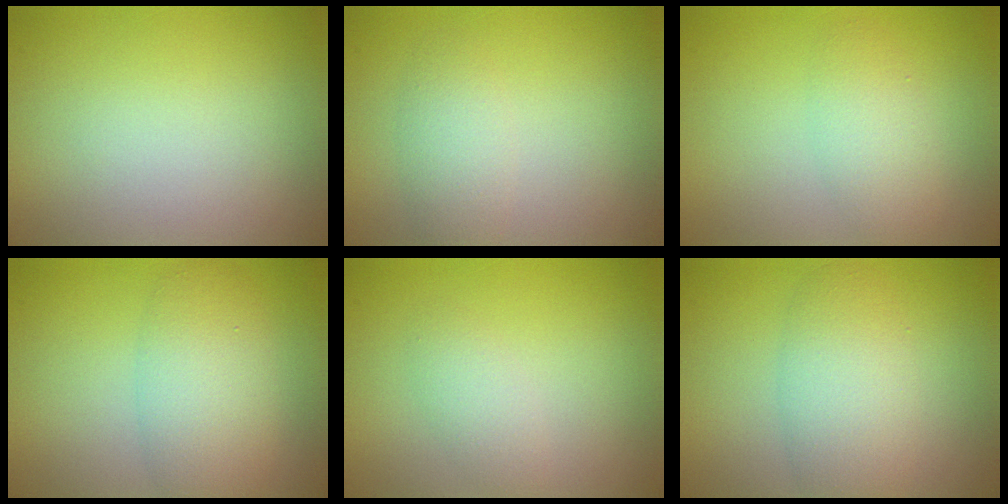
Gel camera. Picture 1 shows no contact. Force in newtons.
{"total": 2.2, "press": 2.2, "slide": 0.1}
{"total": 2.7, "press": 2.7, "slide": 0.0}
{"total": 5.1, "press": 5.1, "slide": 0.4}
{"total": 1.7, "press": 1.7, "slide": 0.0}
{"total": 4.5, "press": 4.5, "slide": 0.2}